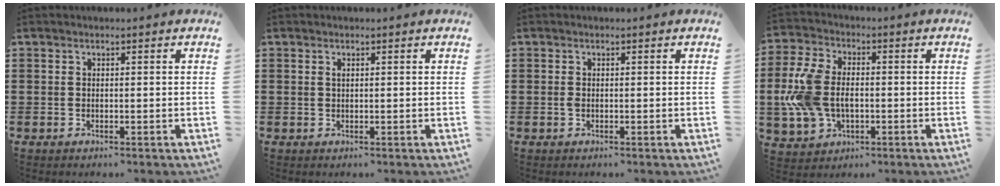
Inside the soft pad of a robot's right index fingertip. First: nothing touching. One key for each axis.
{"total": 0.6, "fx": 0.2, "fy": 0.2, "fz": 0.5, "tx": -0.010, "ty": 0.000, "tz": 0.005}
{"total": 0.8, "fx": -0.2, "fy": 0.3, "fz": 0.7, "tx": -0.022, "ty": -0.004, "tz": -0.006}
{"total": 9.7, "fx": -0.9, "fy": 6.4, "fz": 7.2, "tx": -0.192, "ty": 0.000, "tz": -0.025}